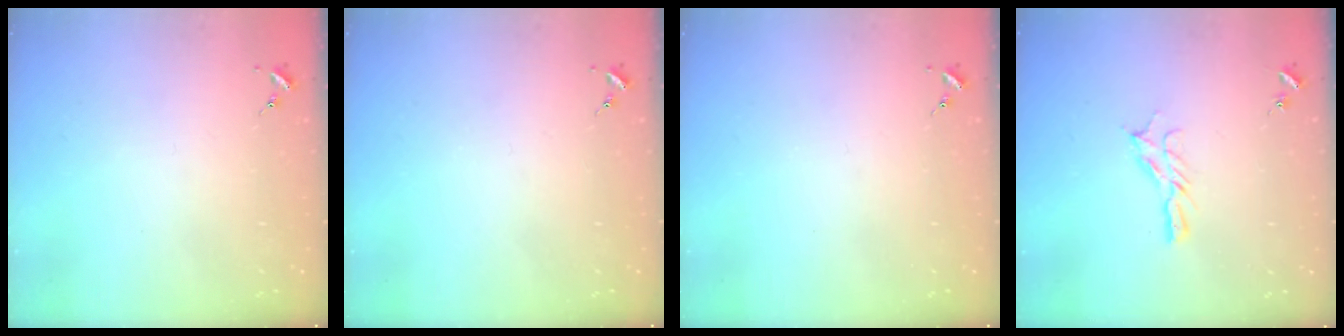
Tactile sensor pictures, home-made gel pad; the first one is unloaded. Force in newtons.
{"total": 0.0}
{"total": 0.0}
{"total": 6.9, "press": 6.9, "slide": 0.2}